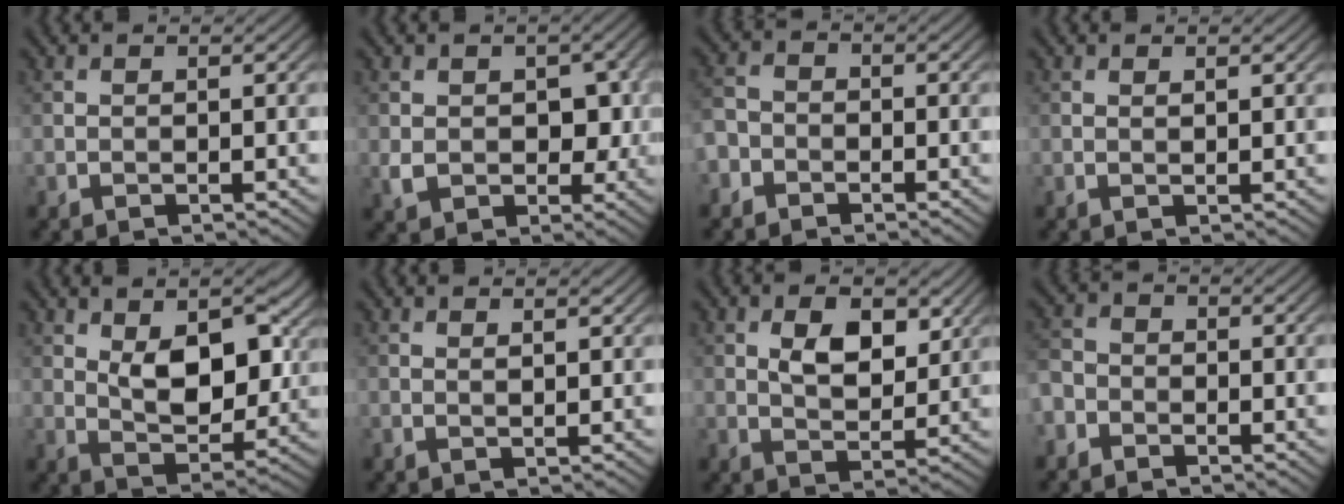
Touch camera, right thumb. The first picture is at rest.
{"total": 5.4, "force": [0.2, 4.2, 3.5], "torque": [-0.065, -0.011, 0.009]}
{"total": 3.0, "force": [-2.2, 1.9, 0.8], "torque": [-0.025, -0.002, -0.057]}
{"total": 0.6, "force": [0.5, 0.2, 0.3], "torque": [-0.005, -0.003, 0.008]}
{"total": 9.7, "force": [2.9, 5.1, 7.7], "torque": [-0.128, -0.009, 0.051]}
{"total": 1.0, "force": [0.7, 0.2, 0.6], "torque": [-0.012, -0.003, 0.014]}
{"total": 5.9, "force": [2.3, 3.3, 4.3], "torque": [-0.077, -0.008, 0.038]}
{"total": 3.3, "force": [-2.3, 2.1, 1.0], "torque": [-0.034, -0.004, -0.060]}